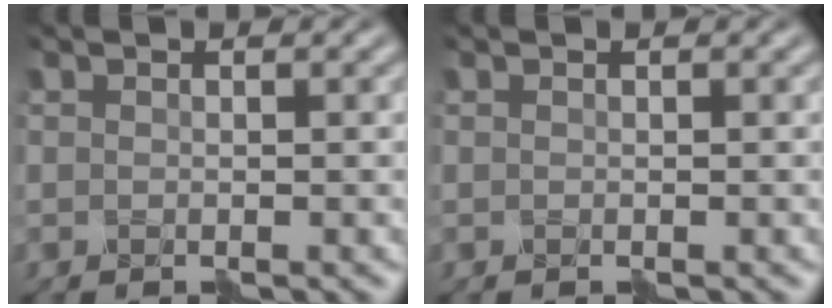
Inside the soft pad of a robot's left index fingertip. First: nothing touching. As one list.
[{"total": 0.0}]